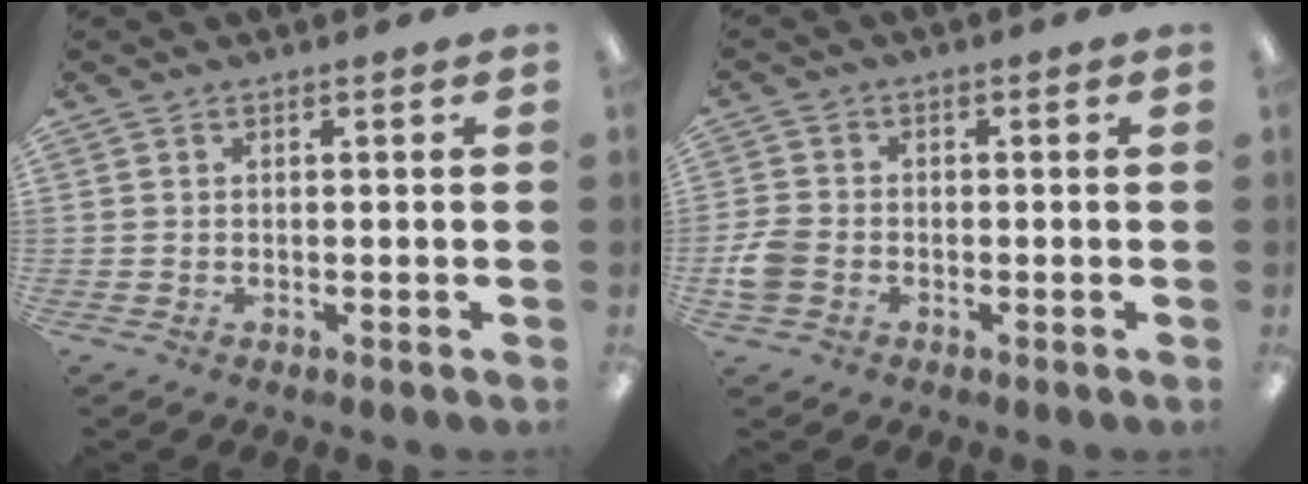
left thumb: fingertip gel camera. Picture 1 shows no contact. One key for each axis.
{"total": 5.7, "fx": -1.8, "fy": 4.4, "fz": 3.1, "tx": -0.060, "ty": 0.012, "tz": -0.031}